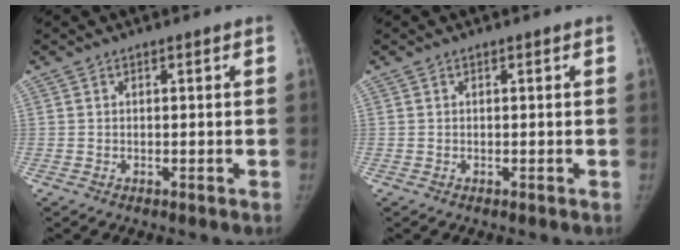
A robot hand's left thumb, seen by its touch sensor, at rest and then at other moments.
{"total": 0.0}